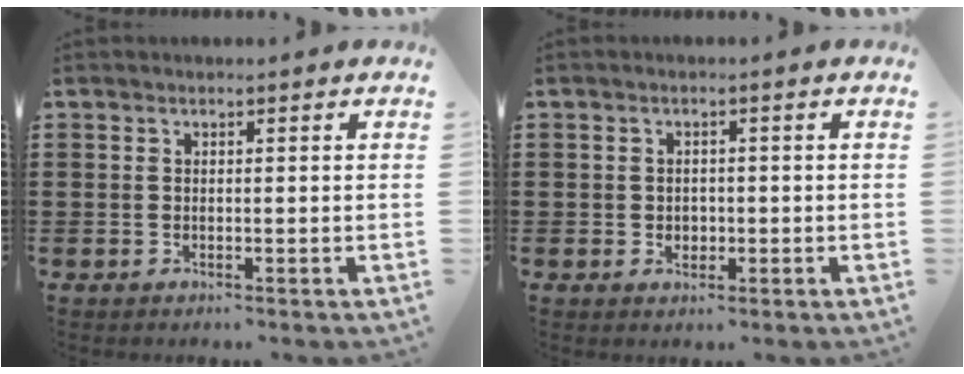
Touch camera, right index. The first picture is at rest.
{"total": 1.4, "force": [-0.1, 1.3, 0.6], "torque": [-0.014, 0.007, -0.005]}